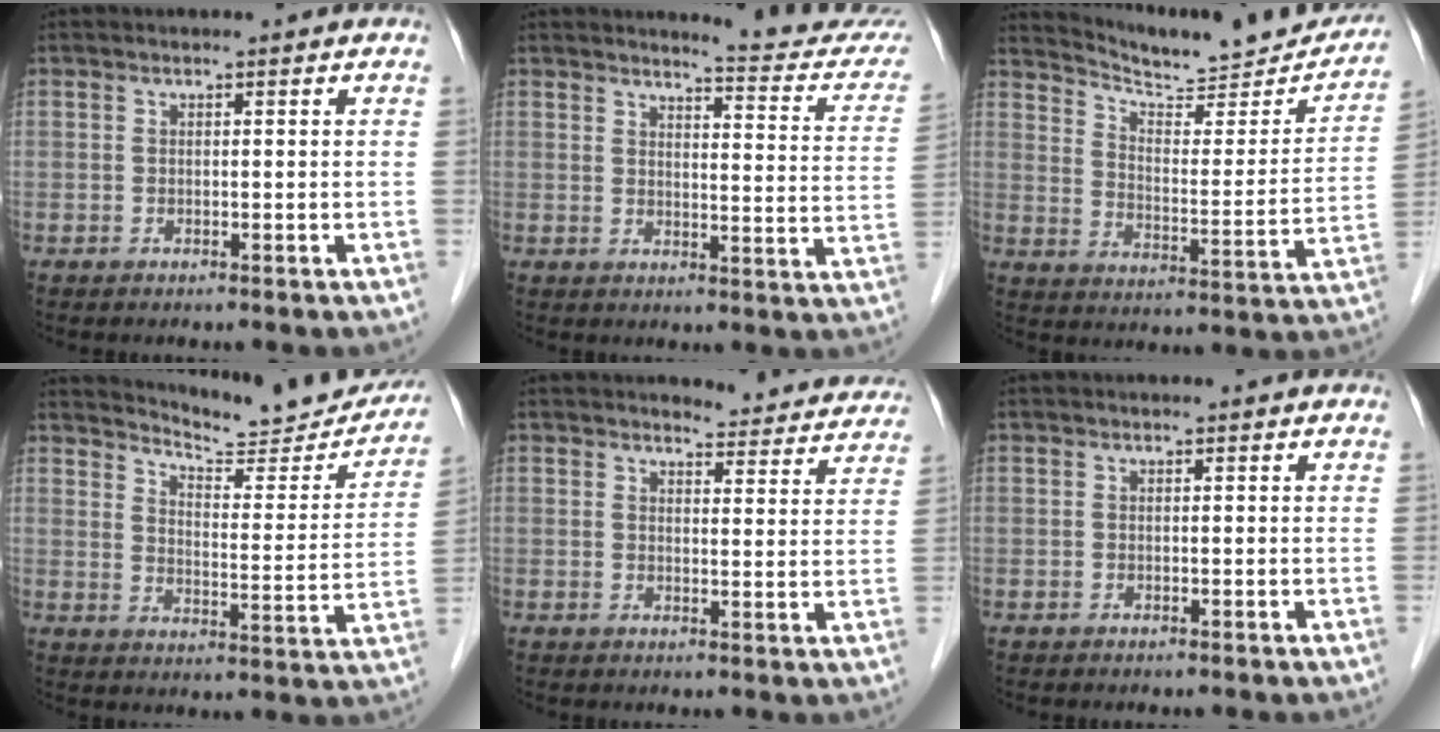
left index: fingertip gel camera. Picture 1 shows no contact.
{"total": 11.9, "force": [11.6, 0.6, 2.7], "torque": [-0.022, -0.063, 0.116]}
{"total": 19.0, "force": [18.0, 2.7, 5.4], "torque": [-0.076, -0.040, 0.243]}
{"total": 16.0, "force": [15.6, 1.9, 3.2], "torque": [-0.039, -0.056, 0.193]}
{"total": 9.4, "force": [9.2, 1.8, 0.7], "torque": [0.012, -0.017, 0.087]}
{"total": 0.0}